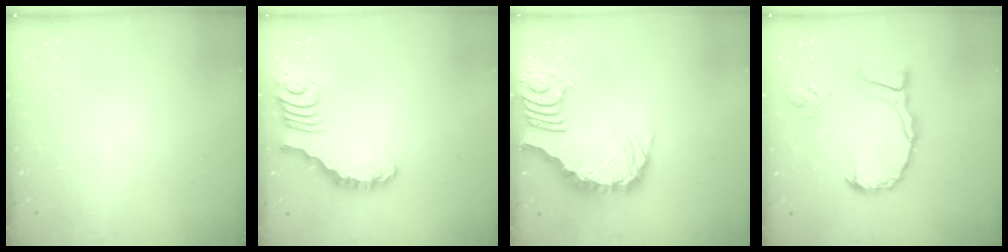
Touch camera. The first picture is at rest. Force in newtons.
{"total": 3.2, "press": 3.1, "slide": 0.4}
{"total": 3.7, "press": 3.6, "slide": 0.8}
{"total": 12.0, "press": 12.0, "slide": 0.9}